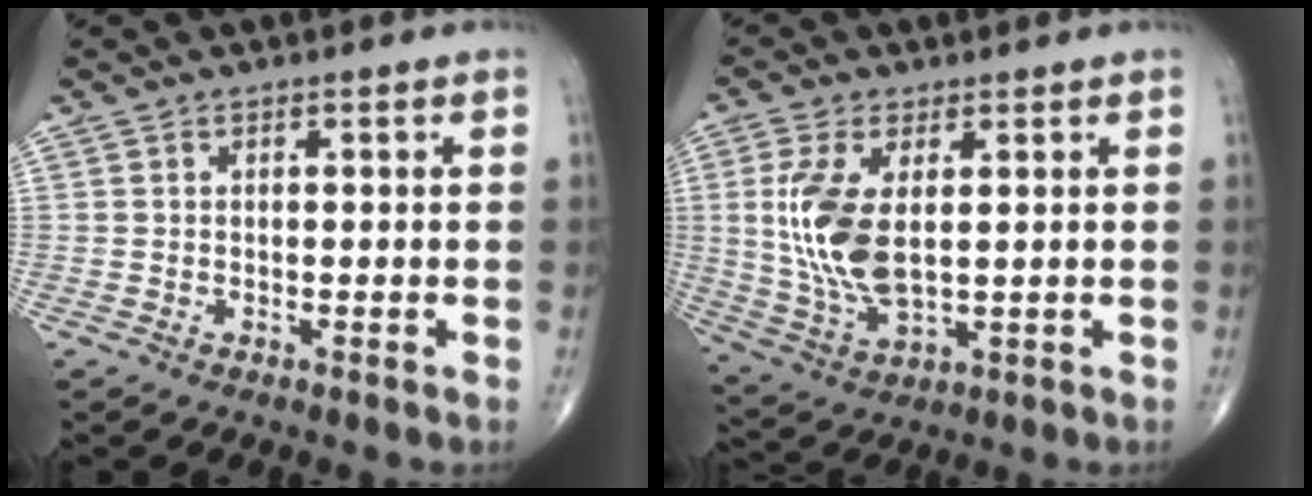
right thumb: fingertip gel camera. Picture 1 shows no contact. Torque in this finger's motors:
{"motor_torque": [0.91, 2.26, 1.42, 0.33, 0.34]}